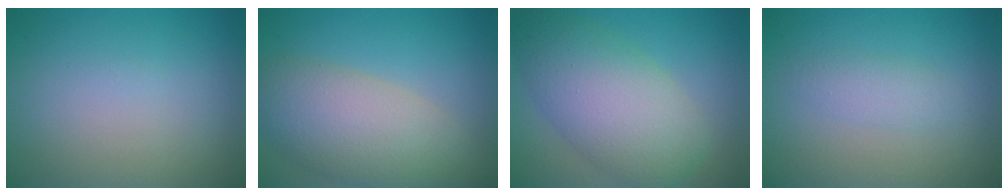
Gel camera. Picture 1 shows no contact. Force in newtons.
{"total": 7.7, "press": 7.7, "slide": 0.5}
{"total": 8.5, "press": 8.5, "slide": 0.3}
{"total": 1.7, "press": 1.7, "slide": 0.0}